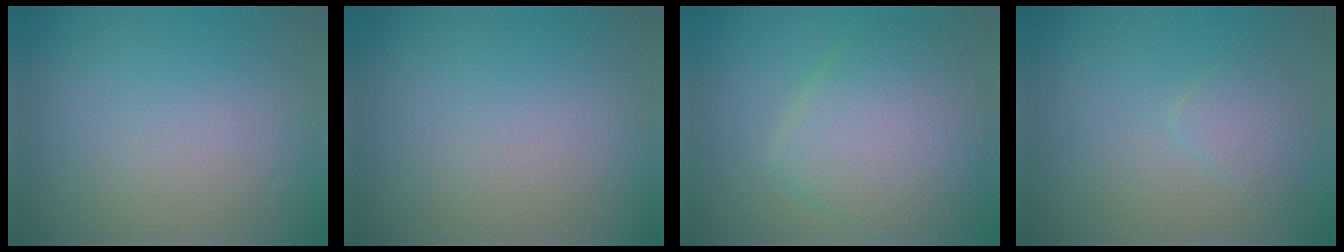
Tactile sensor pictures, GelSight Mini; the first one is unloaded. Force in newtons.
{"total": 0.0}
{"total": 6.8, "press": 6.8, "slide": 0.3}
{"total": 1.9, "press": 1.9, "slide": 0.1}